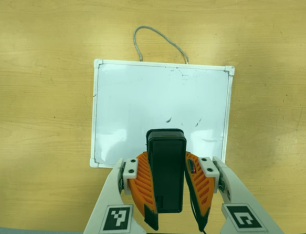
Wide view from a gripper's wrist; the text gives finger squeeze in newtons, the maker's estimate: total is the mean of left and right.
{"total": 8.1, "left": 6.4, "right": 9.9}